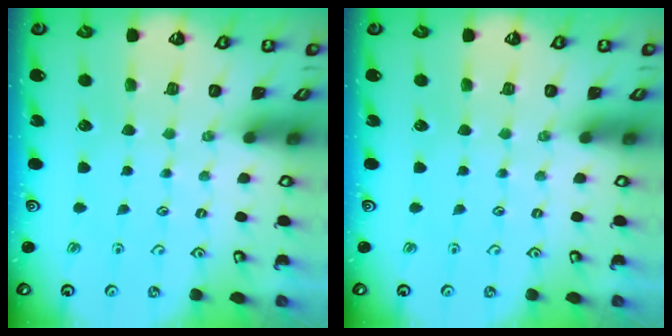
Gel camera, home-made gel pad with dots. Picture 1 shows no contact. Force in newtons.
{"total": 0.0}